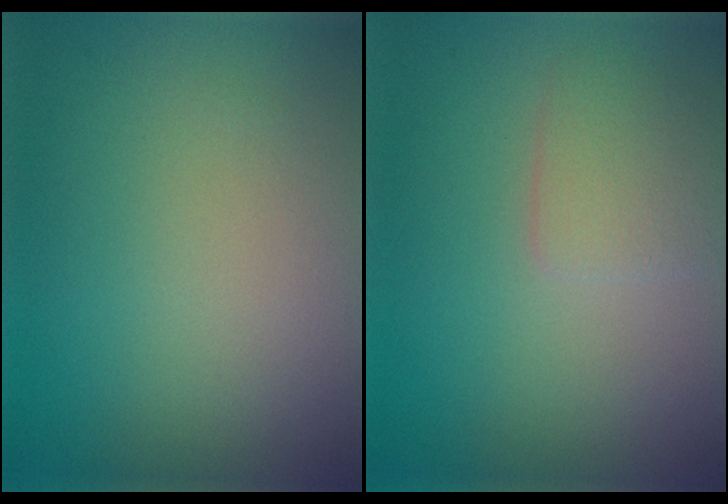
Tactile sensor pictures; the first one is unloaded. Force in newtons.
{"total": 2.1, "press": 2.1, "slide": 0.0}